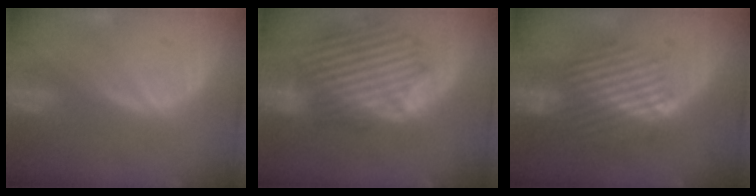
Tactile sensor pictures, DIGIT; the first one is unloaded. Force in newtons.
{"total": 9.7, "press": 9.6, "slide": 1.1}
{"total": 9.2, "press": 8.0, "slide": 4.7}